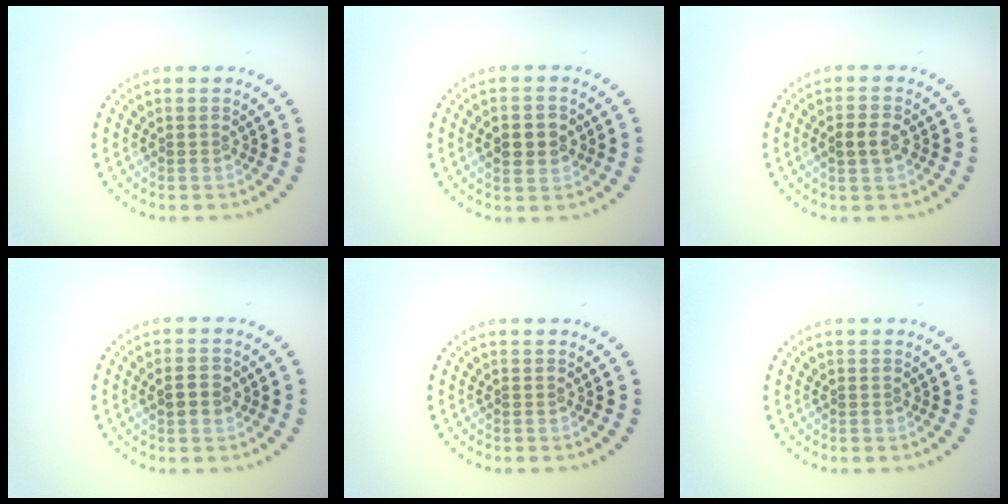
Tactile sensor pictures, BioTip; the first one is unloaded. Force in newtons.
{"total": 3.9, "press": 3.9, "slide": 0.2}
{"total": 2.2, "press": 2.2, "slide": 0.2}
{"total": 2.2, "press": 2.2, "slide": 0.1}
{"total": 0.0}
{"total": 0.0}